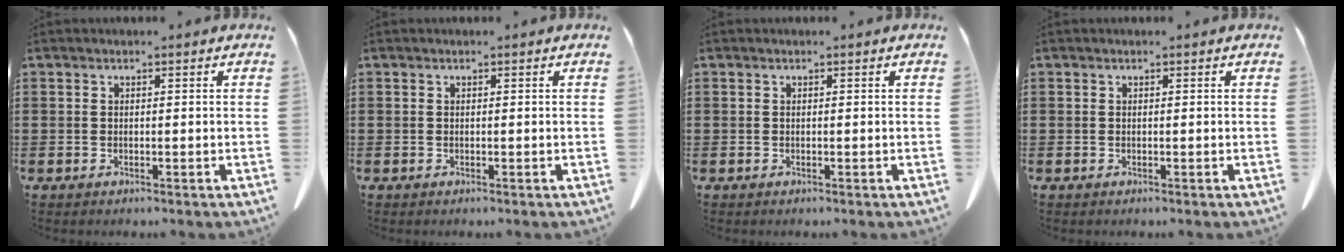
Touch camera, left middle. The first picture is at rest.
{"total": 0.0}
{"total": 0.0}
{"total": 0.0}